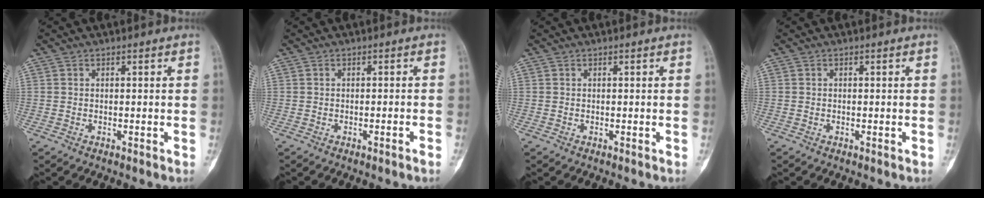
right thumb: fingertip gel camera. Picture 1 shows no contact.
{"total": 1.5, "force": [-1.0, -0.2, 1.0], "torque": [-0.022, 0.004, -0.010]}
{"total": 0.0}
{"total": 0.0}